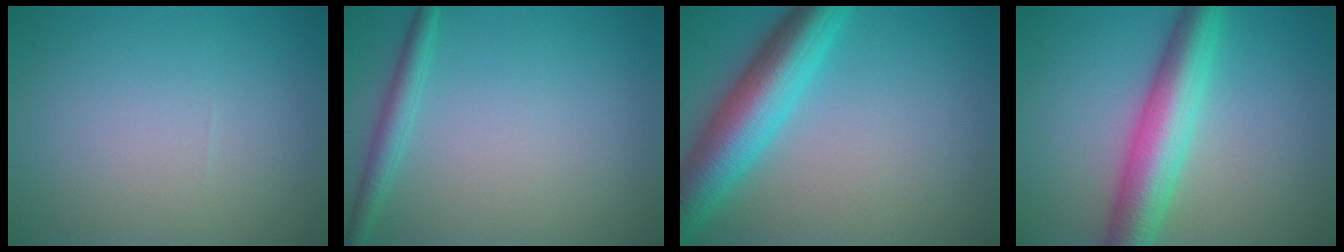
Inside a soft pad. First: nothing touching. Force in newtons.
{"total": 2.0, "press": 2.0, "slide": 0.1}
{"total": 7.7, "press": 7.7, "slide": 0.2}
{"total": 6.8, "press": 6.8, "slide": 0.0}